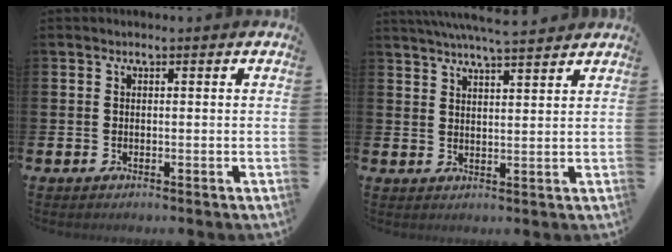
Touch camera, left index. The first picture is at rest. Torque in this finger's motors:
{"motor_torque": [0.99, -1.15, 0.23, 0.21]}